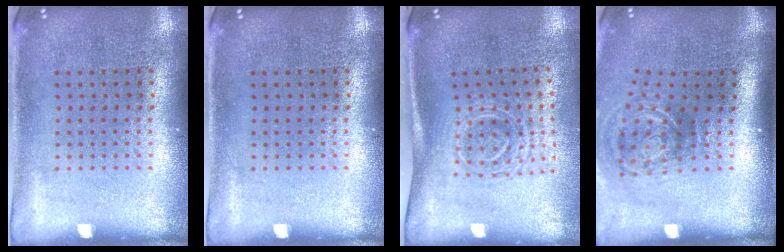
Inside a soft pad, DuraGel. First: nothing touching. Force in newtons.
{"total": 0.0}
{"total": 1.7, "press": 1.3, "slide": 1.1}
{"total": 2.1, "press": 1.2, "slide": 1.7}